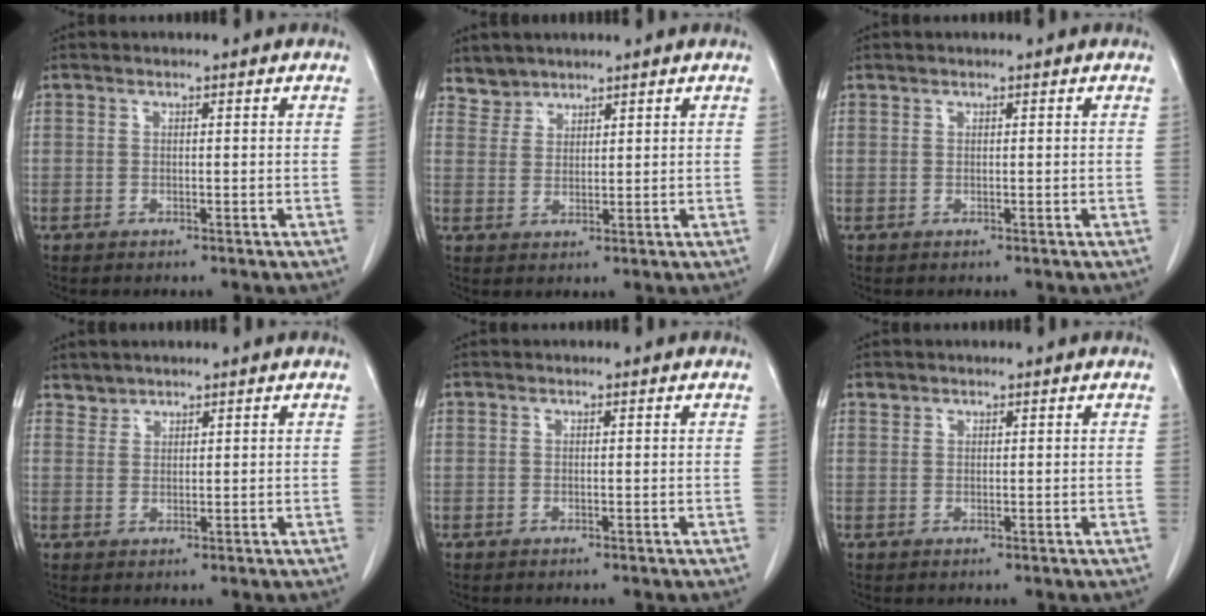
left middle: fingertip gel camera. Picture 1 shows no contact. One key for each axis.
{"total": 2.8, "fx": 2.5, "fy": 1.1, "fz": -0.6, "tx": 0.017, "ty": 0.006, "tz": 0.047}
{"total": 0.0}
{"total": 1.3, "fx": 1.2, "fy": 0.3, "fz": -0.3, "tx": 0.007, "ty": 0.002, "tz": 0.022}
{"total": 0.0}
{"total": 0.8, "fx": 0.7, "fy": 0.4, "fz": 0.0, "tx": 0.003, "ty": 0.004, "tz": 0.011}